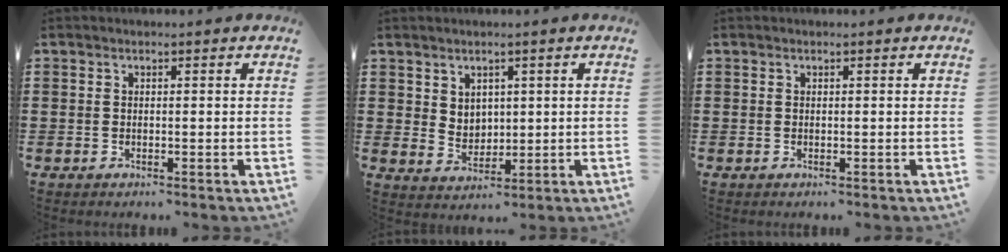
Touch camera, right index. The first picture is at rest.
{"total": 3.5, "force": [2.0, 2.8, 0.7], "torque": [-0.019, 0.005, 0.035]}
{"total": 0.0}